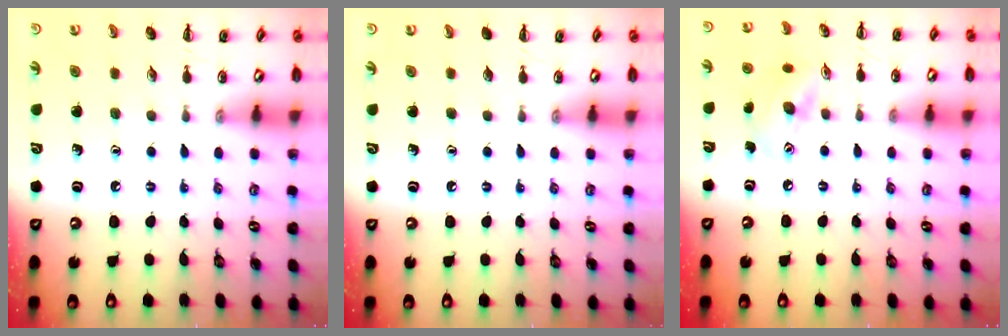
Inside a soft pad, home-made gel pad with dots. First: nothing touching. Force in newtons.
{"total": 0.0}
{"total": 11.0, "press": 10.9, "slide": 1.5}